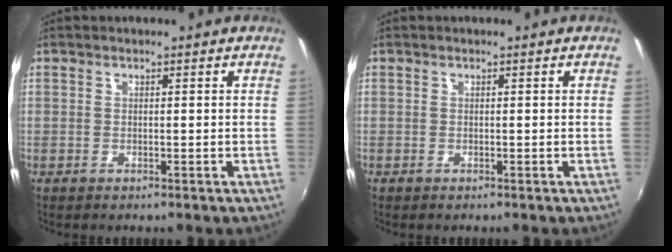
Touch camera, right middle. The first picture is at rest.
{"total": 0.0}